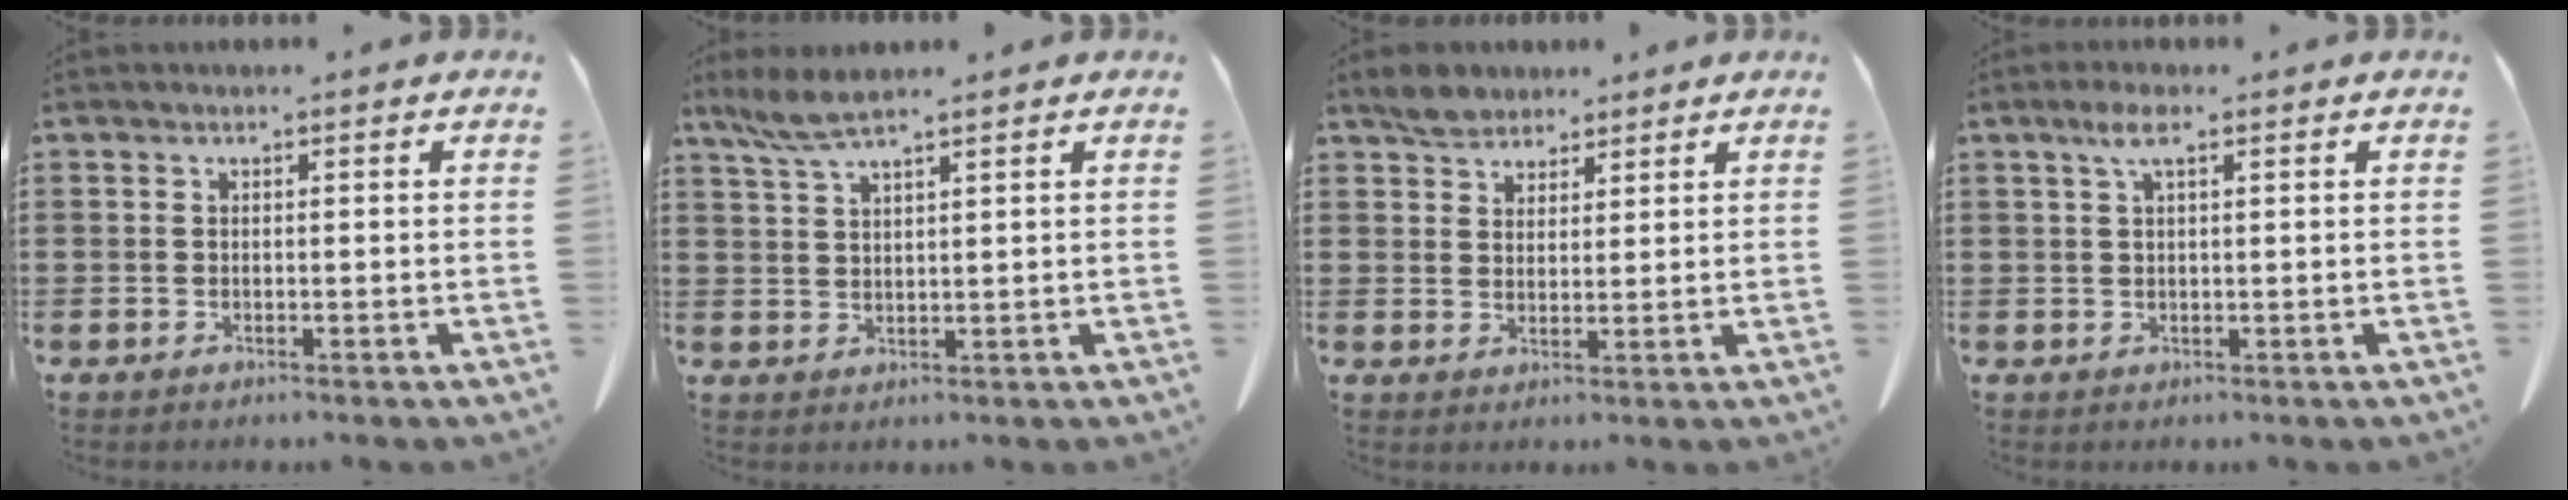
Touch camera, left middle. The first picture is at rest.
{"total": 4.1, "force": [3.1, 0.4, 2.6], "torque": [-0.060, -0.003, 0.058]}
{"total": 3.8, "force": [3.3, 1.8, 0.7], "torque": [-0.027, 0.004, 0.064]}
{"total": 3.1, "force": [1.4, 0.7, 2.7], "torque": [-0.056, 0.006, 0.024]}